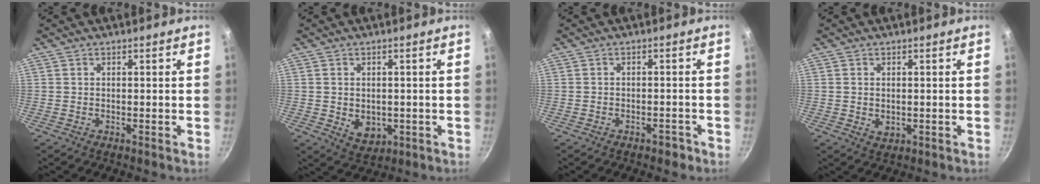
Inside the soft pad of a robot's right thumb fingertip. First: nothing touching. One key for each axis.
{"total": 5.4, "fx": -0.6, "fy": 4.1, "fz": 3.5, "tx": -0.038, "ty": -0.006, "tz": 0.001}
{"total": 2.2, "fx": -1.5, "fy": 1.2, "fz": 1.0, "tx": -0.005, "ty": 0.024, "tz": -0.009}
{"total": 2.4, "fx": 0.0, "fy": 1.8, "fz": 1.6, "tx": -0.025, "ty": -0.004, "tz": 0.003}